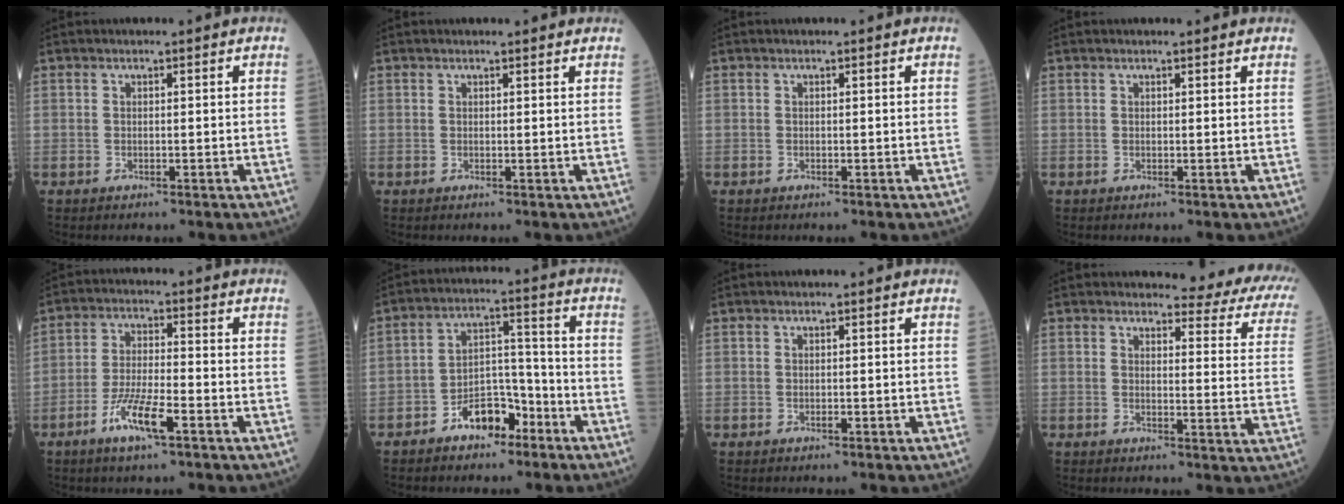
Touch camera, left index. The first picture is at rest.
{"total": 1.2, "force": [1.2, 0.1, 0.2], "torque": [-0.007, 0.003, 0.010]}
{"total": 0.0}
{"total": 0.9, "force": [0.9, 0.0, 0.1], "torque": [-0.007, 0.003, 0.007]}
{"total": 7.1, "force": [-3.9, 0.9, 5.9], "torque": [-0.119, -0.006, -0.076]}
{"total": 7.5, "force": [-4.9, 3.9, 4.1], "torque": [-0.071, 0.025, -0.086]}
{"total": 0.0}
{"total": 12.8, "force": [11.8, 2.4, 4.5], "torque": [-0.024, -0.068, 0.098]}